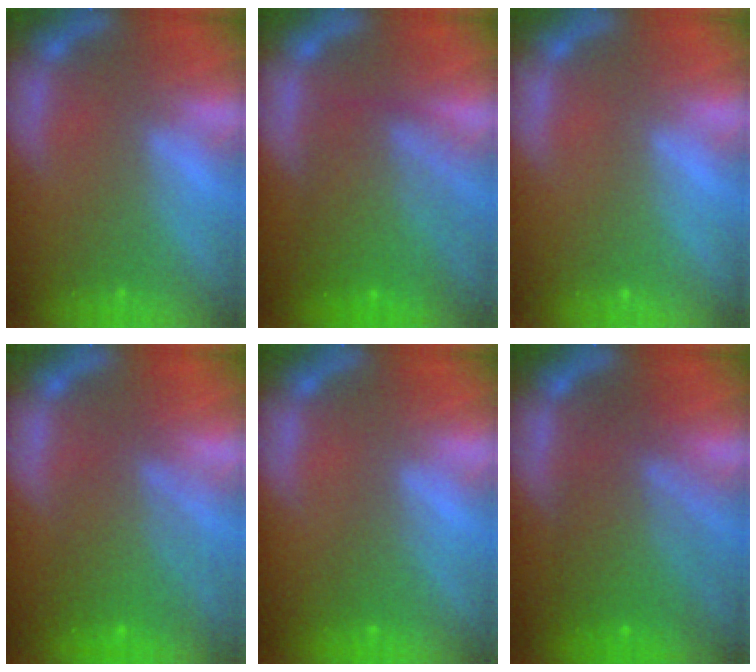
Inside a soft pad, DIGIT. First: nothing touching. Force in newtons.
{"total": 7.6}
{"total": 0.0}
{"total": 6.1}
{"total": 1.5}
{"total": 7.5}